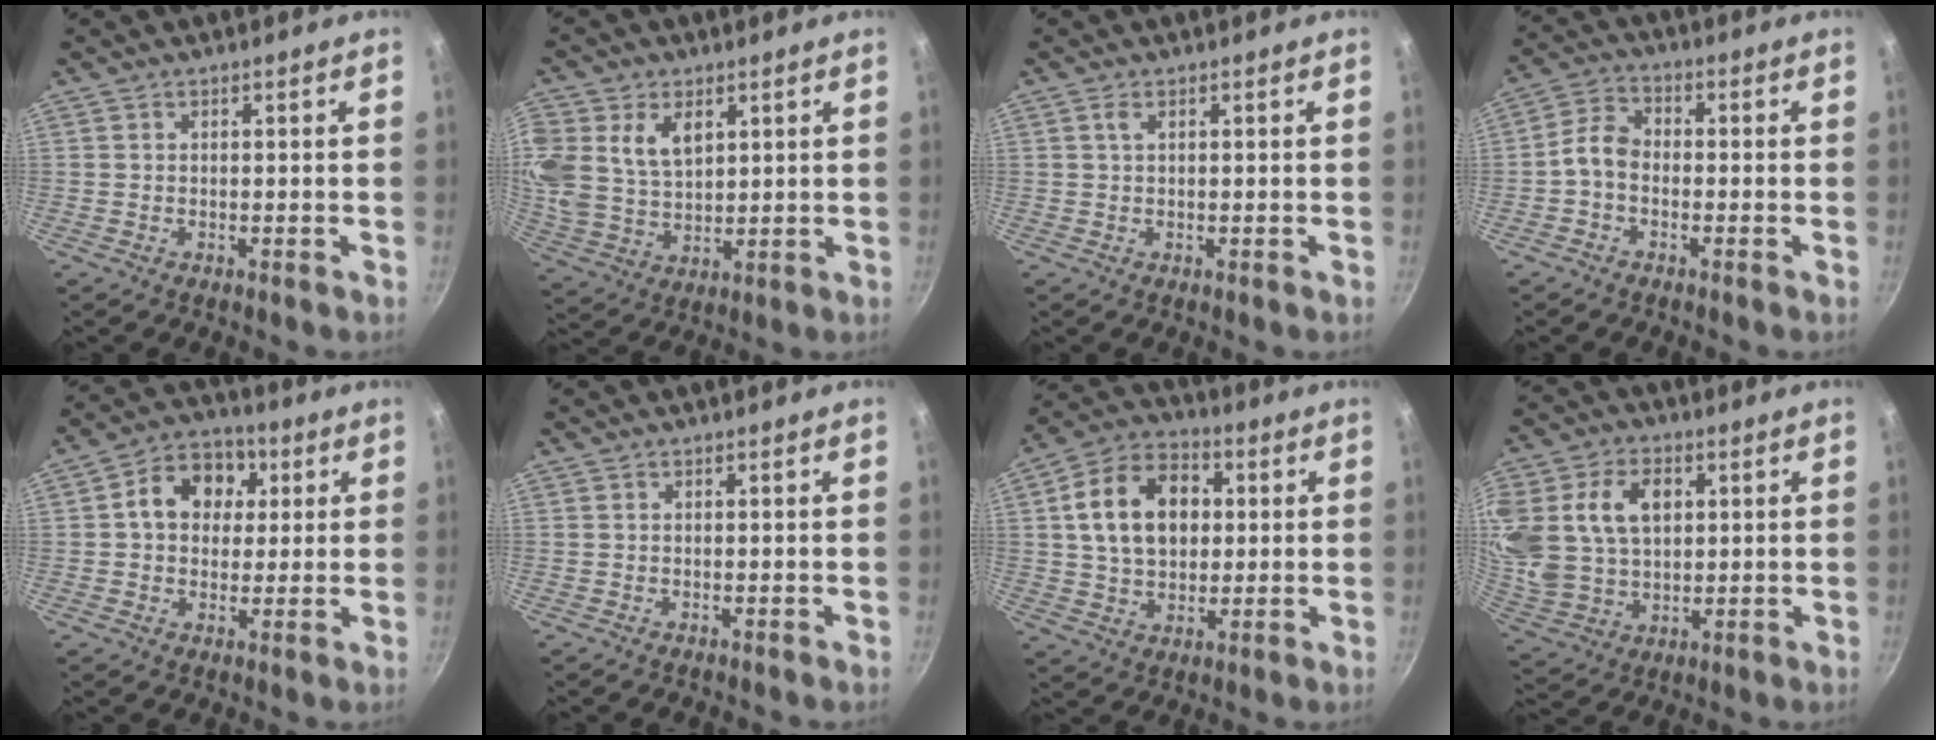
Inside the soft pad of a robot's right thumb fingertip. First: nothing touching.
{"total": 15.1, "force": [5.1, 10.6, 9.4], "torque": [-0.209, -0.002, 0.107]}
{"total": 1.0, "force": [0.4, 0.2, 0.9], "torque": [-0.017, 0.000, 0.006]}
{"total": 4.9, "force": [-1.5, 3.4, 3.2], "torque": [-0.063, 0.031, -0.041]}
{"total": 11.2, "force": [2.5, 8.9, 6.3], "torque": [-0.066, 0.015, 0.023]}
{"total": 0.0}
{"total": 15.6, "force": [2.7, 11.2, 10.5], "torque": [-0.149, 0.016, 0.038]}
{"total": 21.3, "force": [5.5, 15.3, 13.7], "torque": [-0.298, 0.014, 0.111]}